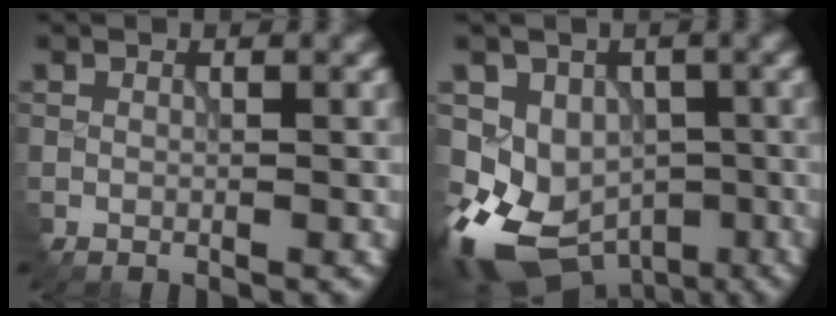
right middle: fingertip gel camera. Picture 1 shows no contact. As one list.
[{"total": 9.8, "force": [-4.7, 7.5, 4.2], "torque": [-0.071, -0.017, -0.068]}]